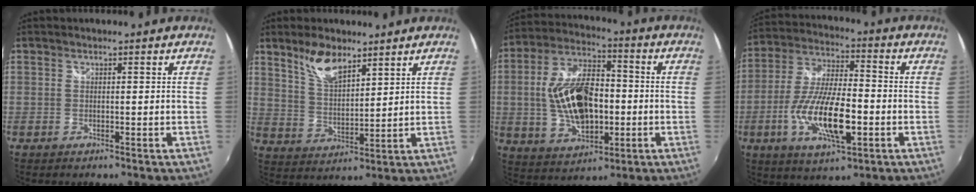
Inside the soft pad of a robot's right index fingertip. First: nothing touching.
{"total": 7.9, "force": [5.7, 3.1, 4.6], "torque": [-0.083, 0.006, 0.112]}
{"total": 16.4, "force": [-1.3, 9.4, 13.4], "torque": [-0.267, 0.010, -0.014]}
{"total": 16.1, "force": [-4.6, 5.3, 14.4], "torque": [-0.293, -0.012, -0.084]}